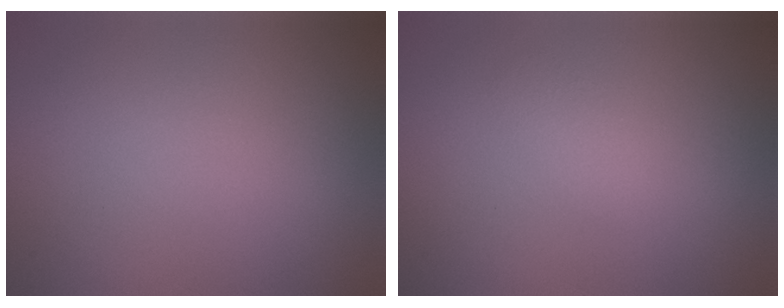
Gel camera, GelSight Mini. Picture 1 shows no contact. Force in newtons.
{"total": 1.0, "press": 1.0, "slide": 0.1}